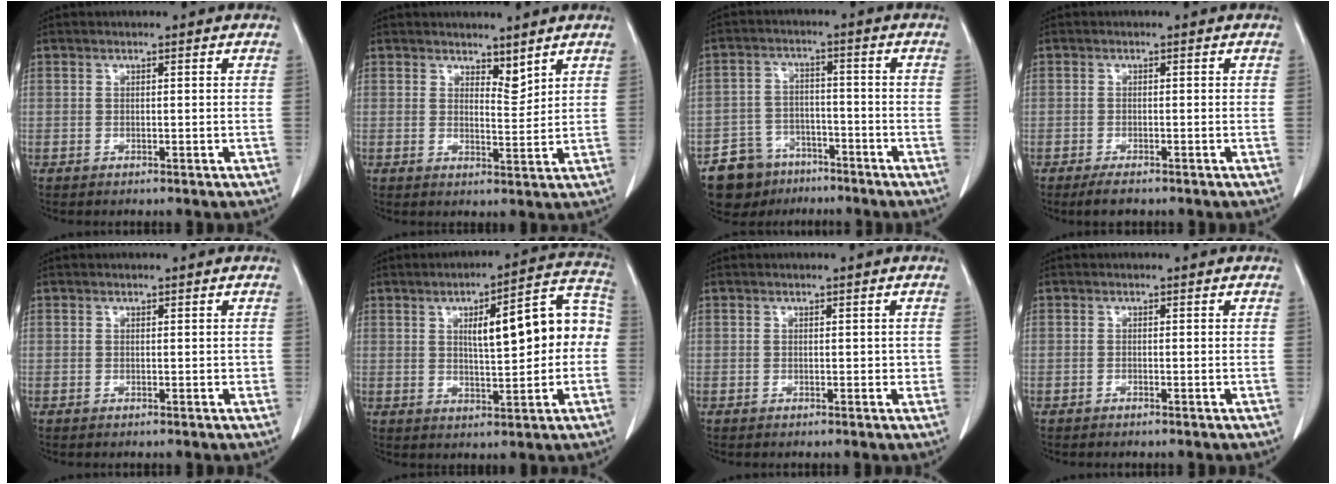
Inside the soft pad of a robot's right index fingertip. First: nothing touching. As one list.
[{"total": 3.3, "force": [2.8, 1.1, 1.2], "torque": [-0.015, -0.009, 0.051]}, {"total": 8.1, "force": [-5.6, 5.8, 1.0], "torque": [-0.018, 0.017, -0.090]}, {"total": 2.2, "force": [-1.6, 0.9, 1.2], "torque": [-0.026, -0.004, -0.023]}, {"total": 0.5, "force": [0.3, 0.4, 0.2], "torque": [0.005, 0.001, 0.004]}, {"total": 13.7, "force": [1.3, 3.9, 13.1], "torque": [-0.170, 0.045, 0.022]}, {"total": 1.1, "force": [0.3, 0.8, 0.6], "torque": [-0.002, 0.001, 0.006]}, {"total": 0.0}]